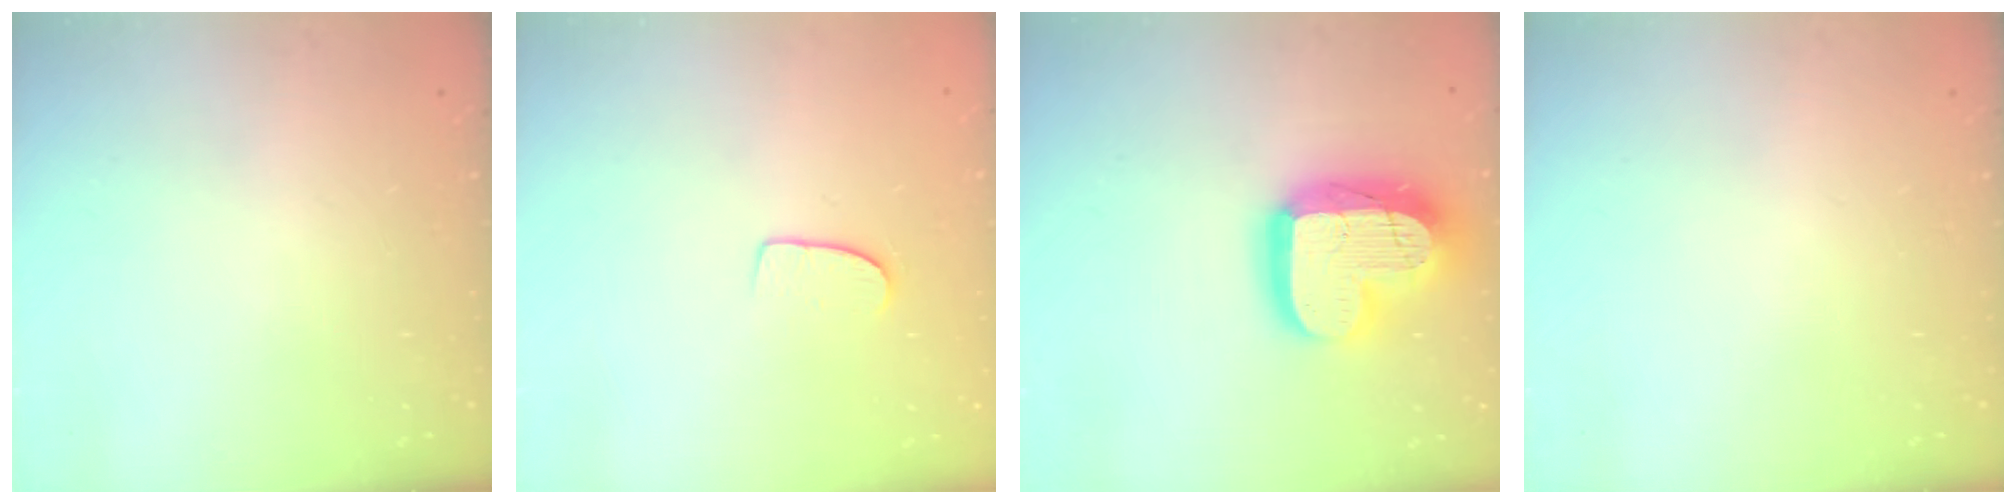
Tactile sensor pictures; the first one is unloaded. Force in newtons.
{"total": 7.0, "press": 7.0, "slide": 0.4}
{"total": 21.7, "press": 21.6, "slide": 1.9}
{"total": 0.0}